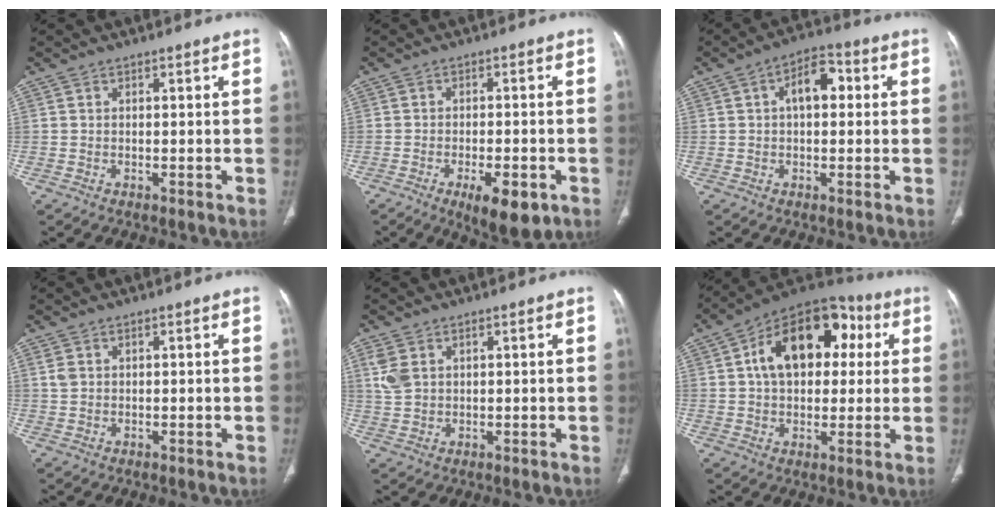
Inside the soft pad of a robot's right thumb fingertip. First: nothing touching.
{"total": 8.9, "force": [-4.1, 3.3, 7.2], "torque": [-0.098, 0.002, -0.052]}
{"total": 7.2, "force": [1.3, 4.1, 5.9], "torque": [-0.079, 0.022, 0.011]}
{"total": 1.7, "force": [0.8, 1.0, 1.0], "torque": [-0.026, 0.006, 0.026]}
{"total": 4.4, "force": [1.8, 2.8, 2.8], "torque": [-0.066, -0.002, 0.045]}
{"total": 19.1, "force": [4.3, 12.2, 14.0], "torque": [-0.183, 0.027, 0.057]}